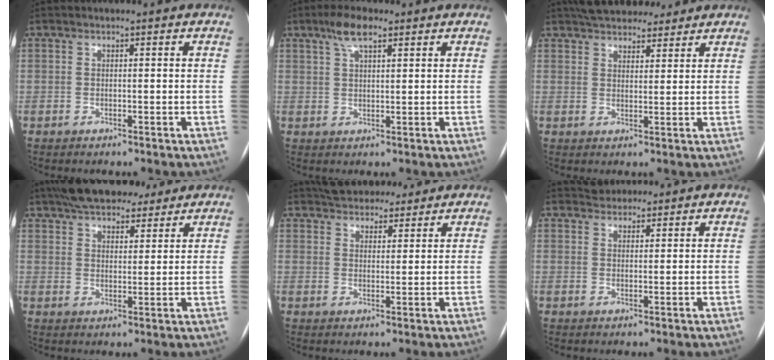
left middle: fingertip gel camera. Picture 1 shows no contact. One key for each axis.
{"total": 4.8, "fx": 3.1, "fy": 1.3, "fz": 3.4, "tx": -0.071, "ty": 0.014, "tz": 0.057}
{"total": 11.6, "fx": 10.1, "fy": 4.0, "fz": 4.2, "tx": -0.053, "ty": 0.027, "tz": 0.146}
{"total": 14.0, "fx": 11.4, "fy": 5.1, "fz": 6.4, "tx": -0.104, "ty": 0.036, "tz": 0.171}
{"total": 10.1, "fx": 8.9, "fy": 3.7, "fz": 3.0, "tx": -0.033, "ty": 0.020, "tz": 0.128}
{"total": 3.4, "fx": 3.1, "fy": 1.5, "fz": 0.3, "tx": -0.001, "ty": 0.021, "tz": 0.048}